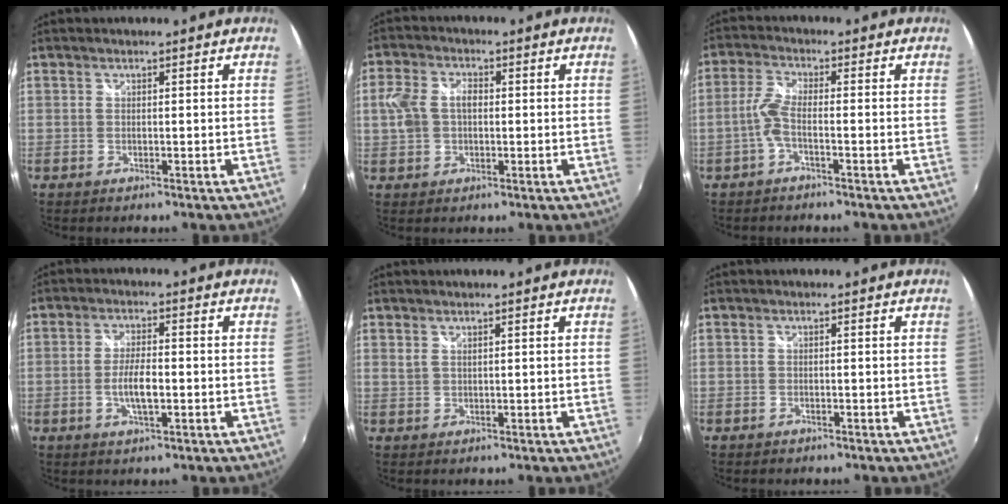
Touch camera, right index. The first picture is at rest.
{"total": 6.5, "force": [0.2, 4.7, 4.6], "torque": [-0.096, 0.013, 0.005]}
{"total": 3.6, "force": [-1.6, 0.4, 3.3], "torque": [-0.080, 0.006, -0.034]}
{"total": 5.2, "force": [-1.3, 1.5, 4.8], "torque": [-0.096, -0.002, -0.023]}
{"total": 0.8, "force": [0.8, 0.2, 0.3], "torque": [-0.005, 0.000, 0.014]}
{"total": 1.0, "force": [-0.7, 0.7, 0.1], "torque": [-0.006, -0.002, -0.011]}